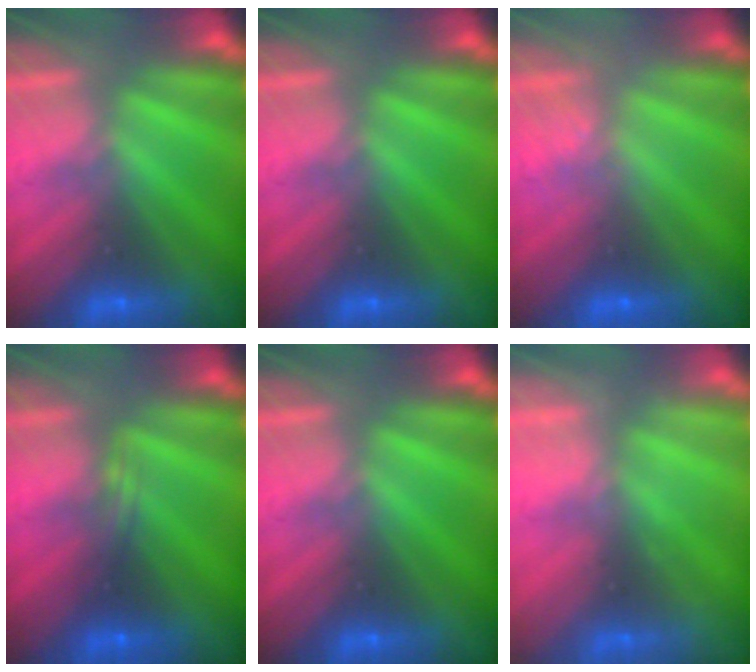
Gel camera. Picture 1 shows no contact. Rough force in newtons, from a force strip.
{"total": 0.0}
{"total": 1.7}
{"total": 2.3}
{"total": 0.0}
{"total": 2.0}